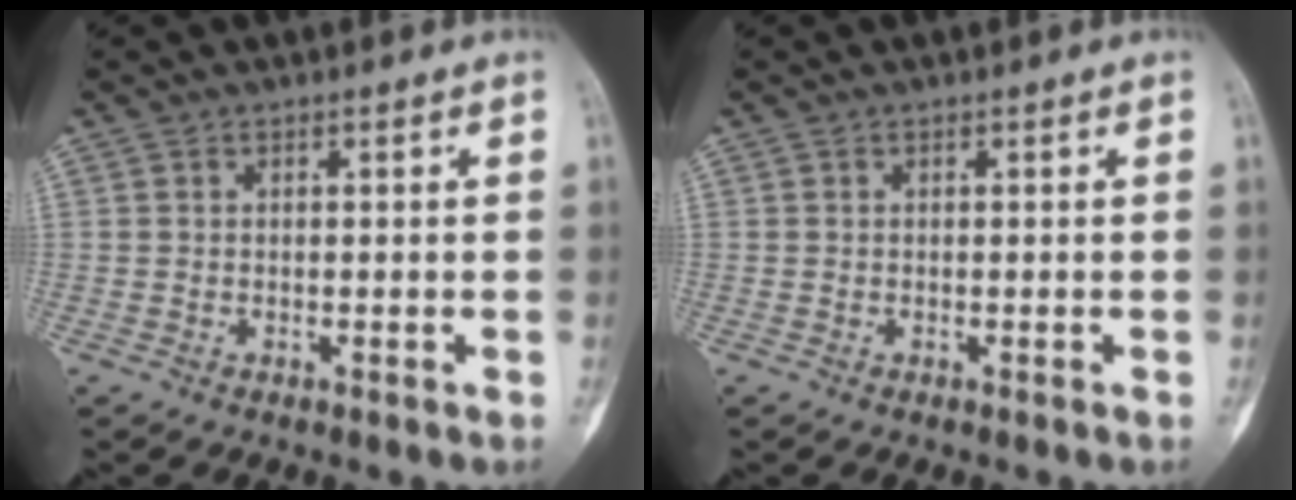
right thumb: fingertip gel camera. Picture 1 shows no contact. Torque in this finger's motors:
{"motor_torque": [0.08, -0.09, 0.15, 0.01, -0.01]}